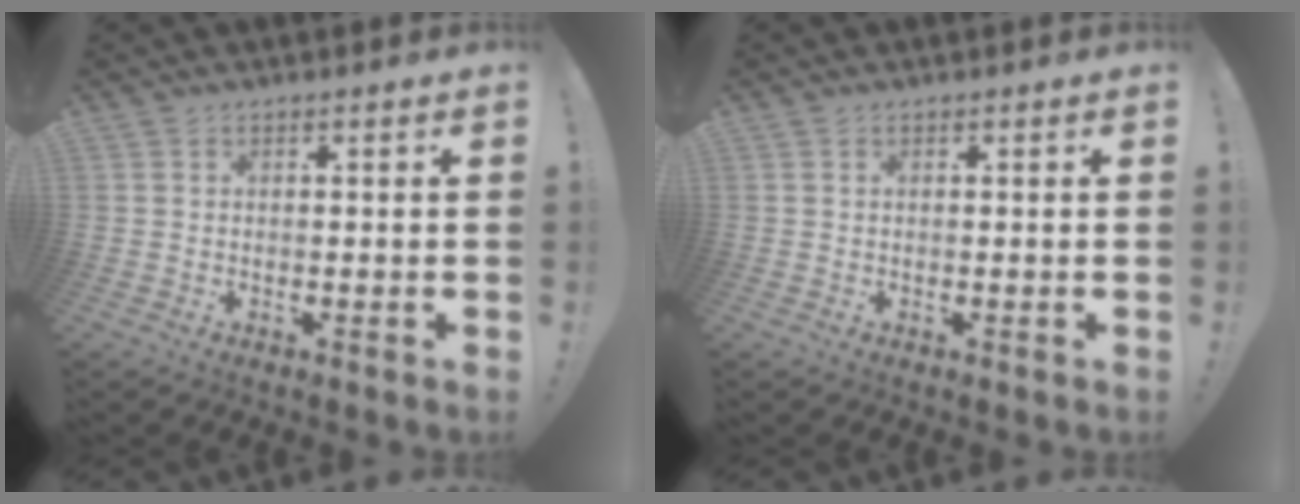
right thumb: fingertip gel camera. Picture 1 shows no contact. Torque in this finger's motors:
{"motor_torque": [-0.15, -0.01, -0.09, 0.15, -0.03]}